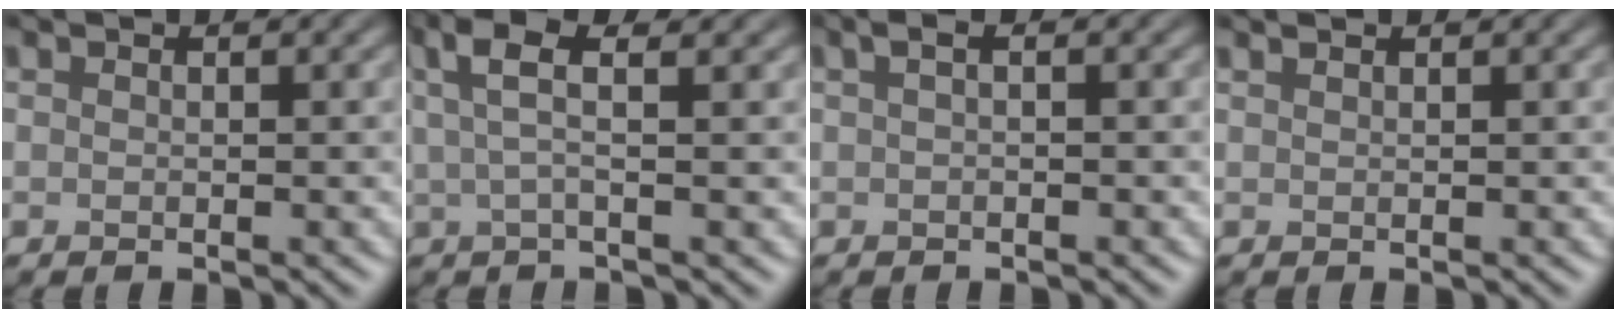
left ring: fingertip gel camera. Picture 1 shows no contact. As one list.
[{"total": 3.9, "force": [1.5, 0.8, 3.5], "torque": [-0.065, 0.010, 0.025]}, {"total": 1.3, "force": [0.4, 0.3, 1.2], "torque": [-0.023, 0.008, 0.003]}, {"total": 0.7, "force": [0.6, 0.1, 0.3], "torque": [-0.002, 0.000, 0.006]}]